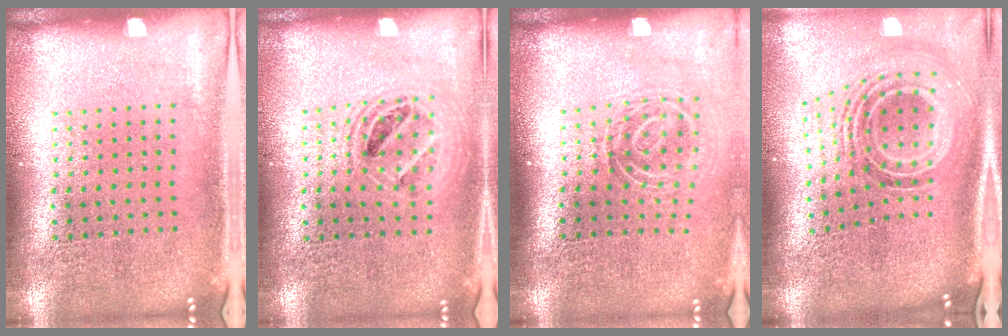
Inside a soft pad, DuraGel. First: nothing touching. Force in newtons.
{"total": 1.4, "press": 1.3, "slide": 0.6}
{"total": 1.8, "press": 1.2, "slide": 1.4}
{"total": 2.0, "press": 1.4, "slide": 1.3}